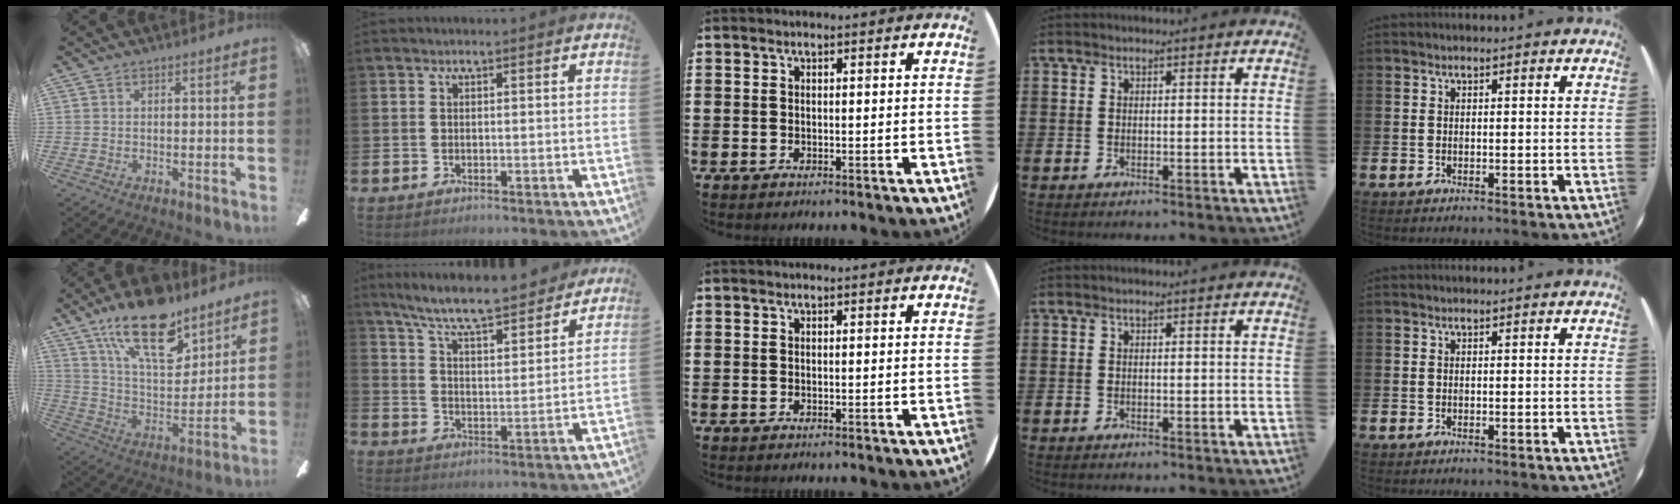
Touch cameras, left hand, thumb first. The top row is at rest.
{"thumb": {"total": 21.8, "force": [14.0, 9.5, 13.7], "torque": [-0.224, -0.074, 0.242]}, "index": {"total": 8.6, "force": [8.0, 0.9, 3.0], "torque": [-0.086, -0.056, 0.139]}}